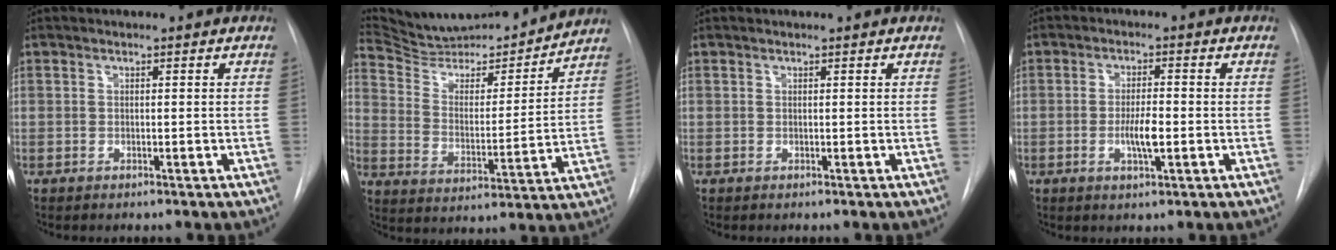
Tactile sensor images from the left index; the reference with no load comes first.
{"total": 19.5, "force": [18.6, 2.7, 5.2], "torque": [-0.083, -0.010, 0.288]}
{"total": 1.0, "force": [1.0, -0.1, 0.3], "torque": [-0.007, 0.011, 0.016]}
{"total": 4.1, "force": [-1.0, 0.7, 3.9], "torque": [-0.073, -0.003, -0.015]}